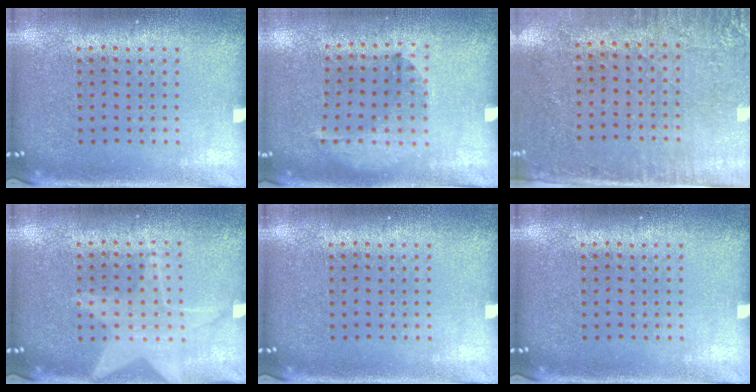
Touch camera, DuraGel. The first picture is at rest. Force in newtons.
{"total": 1.2, "press": 1.0, "slide": 0.7}
{"total": 2.8, "press": 2.3, "slide": 1.6}
{"total": 1.4, "press": 1.4, "slide": 0.1}
{"total": 0.0}
{"total": 0.0}